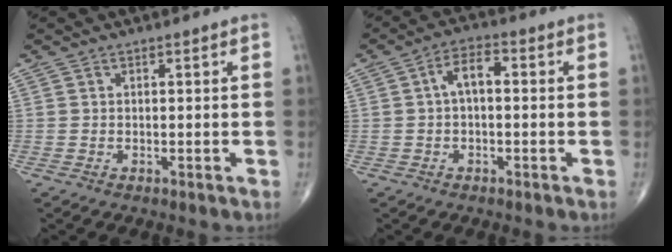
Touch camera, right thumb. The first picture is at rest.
{"total": 4.8, "force": [0.2, 2.4, 4.2], "torque": [-0.068, 0.019, -0.005]}